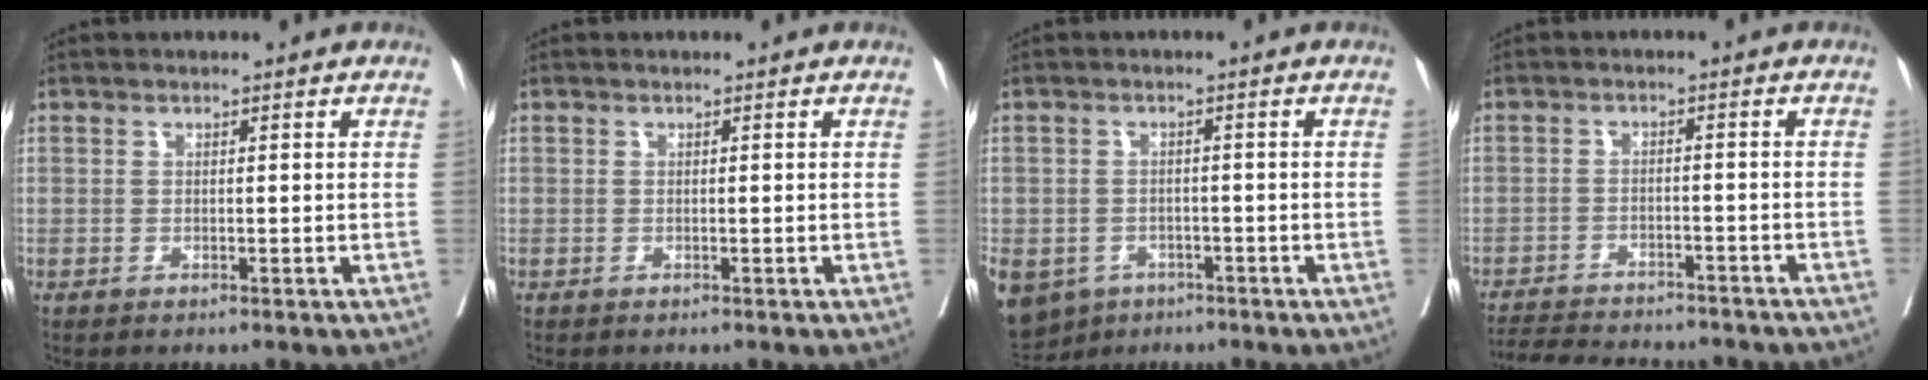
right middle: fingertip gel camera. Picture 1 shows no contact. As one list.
[{"total": 0.0}, {"total": 12.1, "force": [-6.6, 9.4, 4.0], "torque": [-0.120, -0.009, -0.085]}, {"total": 15.3, "force": [-13.8, 3.6, 5.5], "torque": [-0.120, -0.006, -0.178]}]